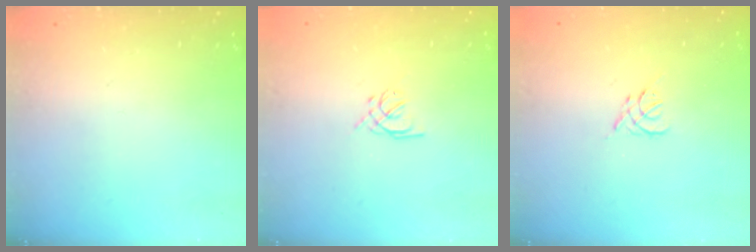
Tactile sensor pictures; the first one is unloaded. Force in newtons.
{"total": 1.2, "press": 1.1, "slide": 0.5}
{"total": 1.3, "press": 1.2, "slide": 0.6}